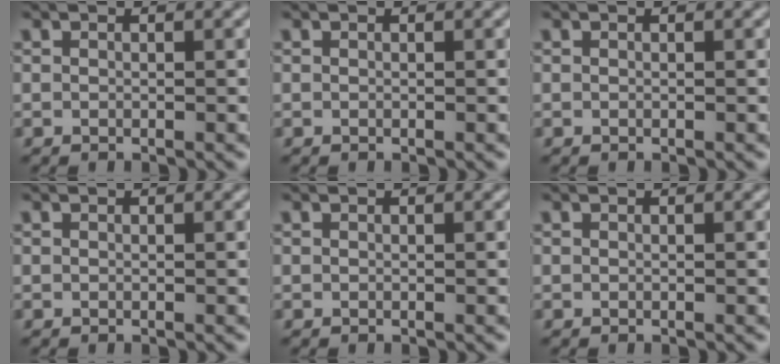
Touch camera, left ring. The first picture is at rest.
{"total": 0.0}
{"total": 0.0}
{"total": 0.0}
{"total": 0.0}
{"total": 0.0}